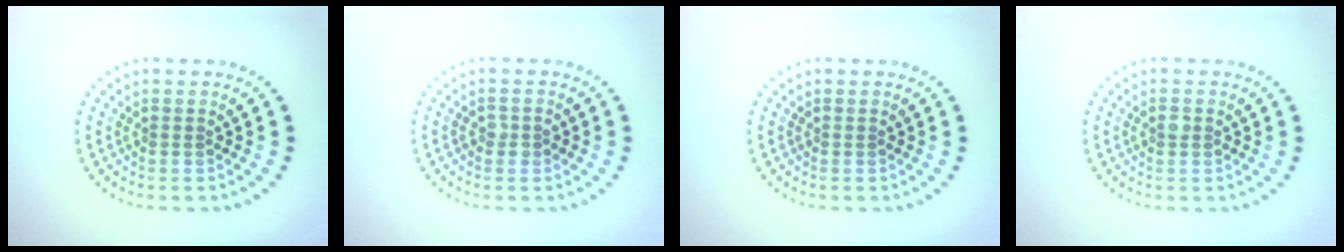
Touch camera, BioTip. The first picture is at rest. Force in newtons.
{"total": 1.0, "press": 1.0, "slide": 0.1}
{"total": 0.0}
{"total": 0.9, "press": 0.9, "slide": 0.1}